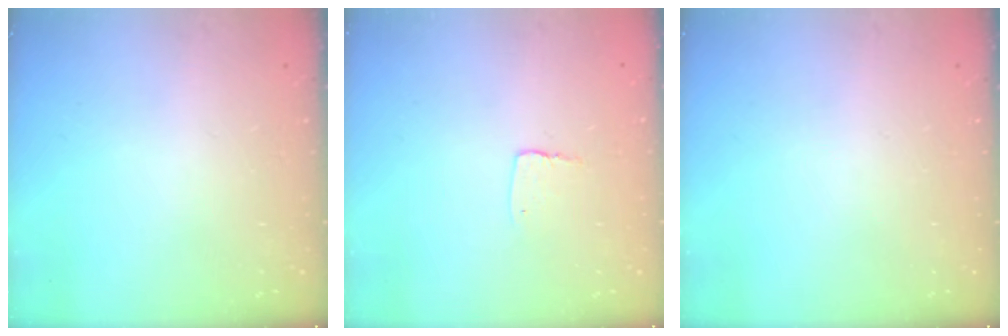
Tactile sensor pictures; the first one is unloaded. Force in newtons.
{"total": 3.6, "press": 3.6, "slide": 0.3}
{"total": 0.0}